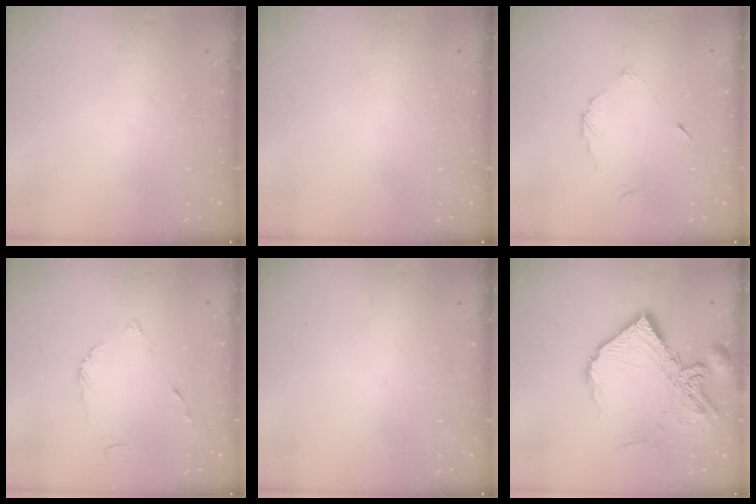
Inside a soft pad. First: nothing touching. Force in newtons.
{"total": 0.0}
{"total": 4.0, "press": 3.9, "slide": 0.5}
{"total": 3.8, "press": 3.8, "slide": 0.5}
{"total": 0.0}
{"total": 16.7, "press": 16.6, "slide": 1.8}